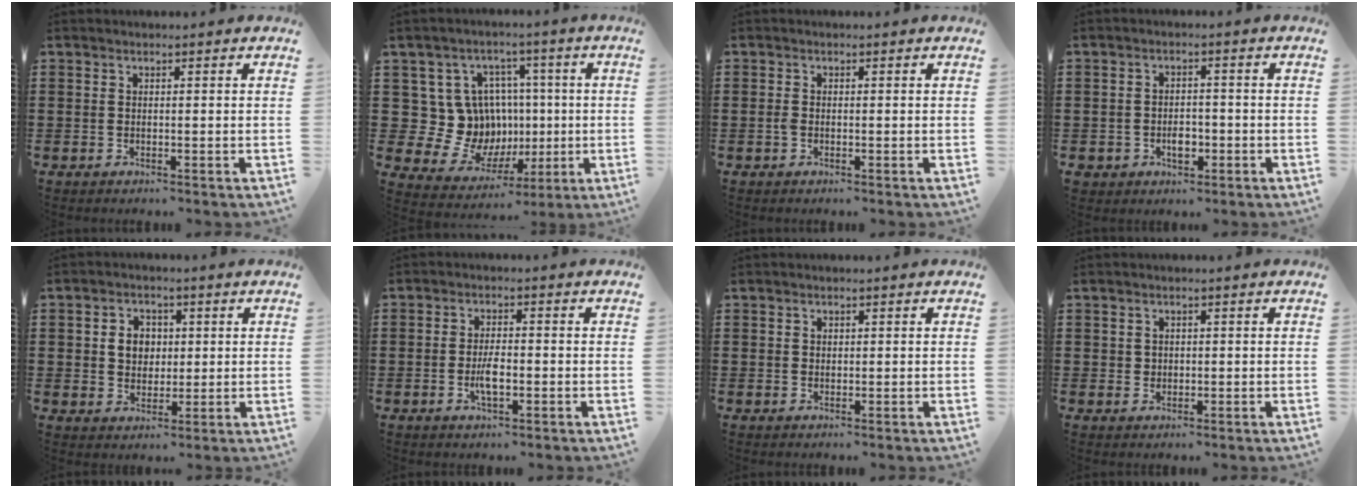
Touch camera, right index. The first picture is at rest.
{"total": 12.1, "force": [1.0, 11.3, 4.2], "torque": [-0.113, -0.009, 0.033]}
{"total": 1.0, "force": [-0.4, 0.5, 0.7], "torque": [-0.022, -0.003, -0.010]}
{"total": 3.3, "force": [-1.4, 2.3, 1.9], "torque": [-0.032, -0.003, -0.028]}
{"total": 4.3, "force": [0.5, 3.7, 2.1], "torque": [-0.047, 0.011, 0.004]}
{"total": 3.8, "force": [-1.0, 1.1, 3.5], "torque": [-0.077, -0.008, -0.021]}
{"total": 0.6, "force": [0.3, 0.6, 0.1], "torque": [-0.004, 0.004, 0.006]}
{"total": 1.2, "force": [0.4, 1.1, 0.3], "torque": [-0.009, 0.007, 0.007]}